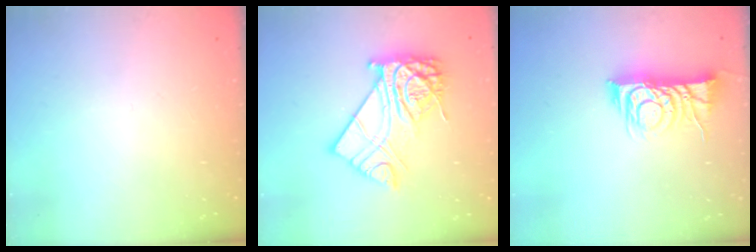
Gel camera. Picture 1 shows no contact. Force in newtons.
{"total": 15.8, "press": 15.7, "slide": 1.3}
{"total": 9.7, "press": 9.7, "slide": 0.6}